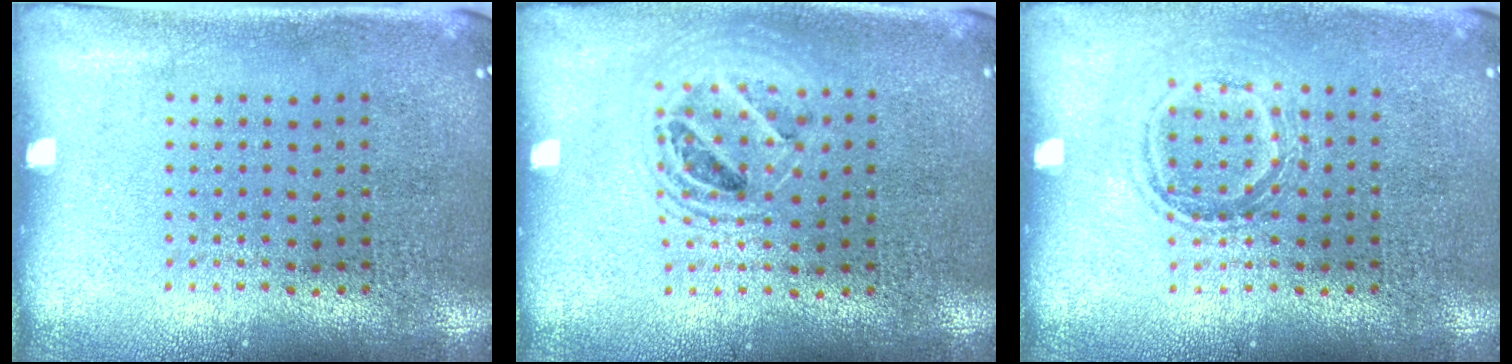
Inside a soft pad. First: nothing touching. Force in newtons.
{"total": 1.5, "press": 1.3, "slide": 0.7}
{"total": 1.1, "press": 1.0, "slide": 0.6}